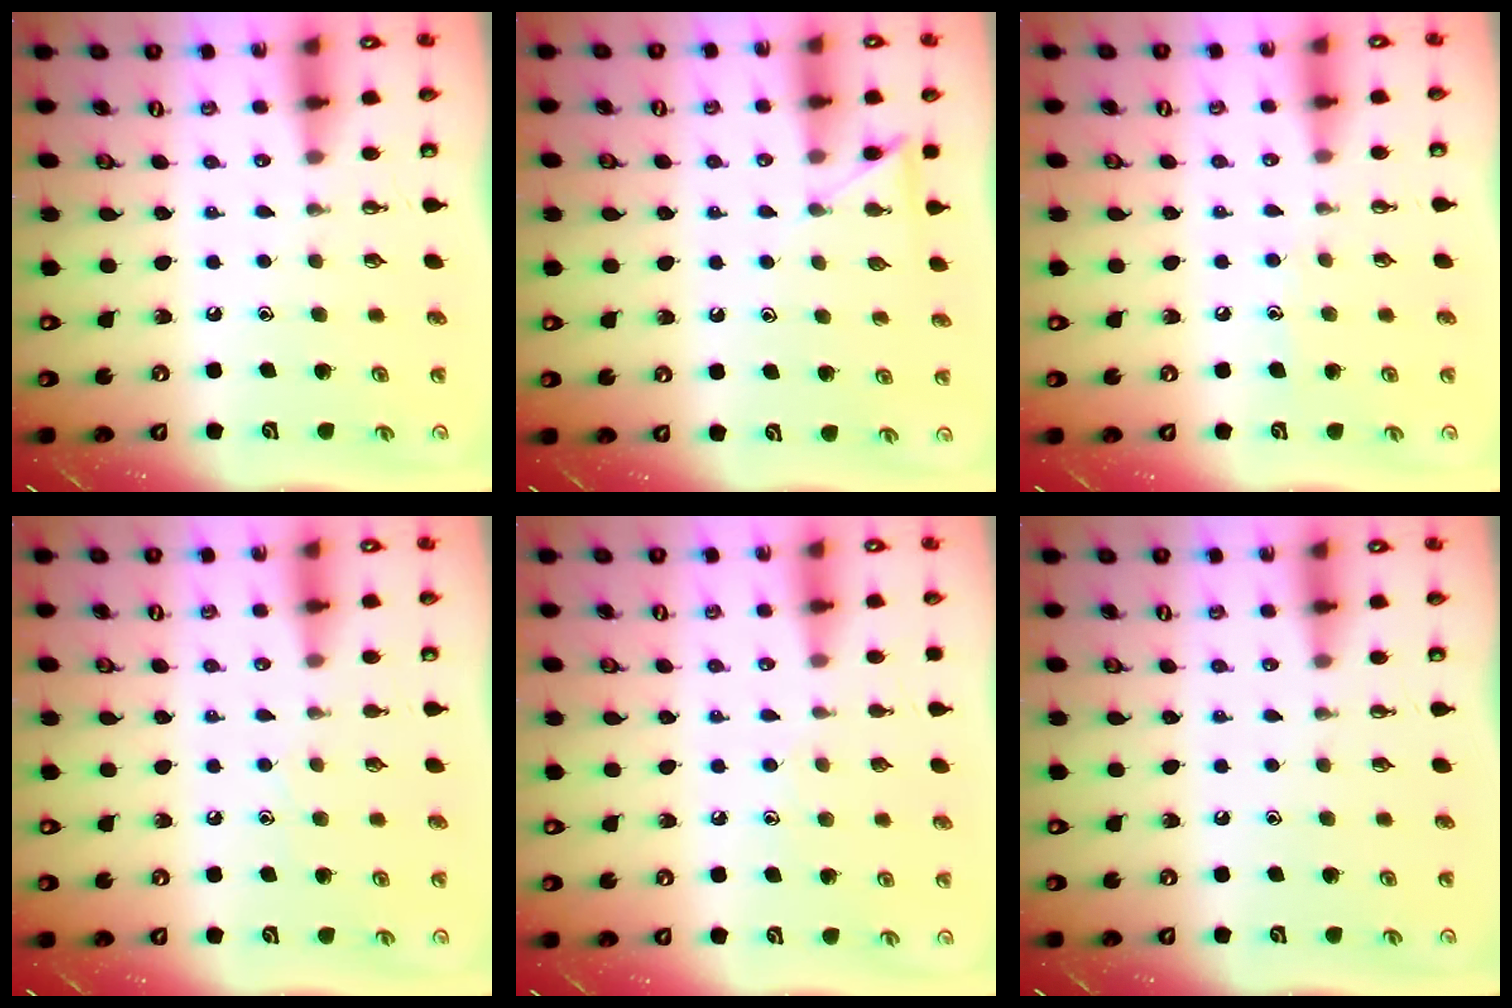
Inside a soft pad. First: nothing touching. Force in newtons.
{"total": 5.1, "press": 5.1, "slide": 0.7}
{"total": 4.9, "press": 4.9, "slide": 0.6}
{"total": 4.9, "press": 4.9, "slide": 0.6}
{"total": 6.1, "press": 6.1, "slide": 0.6}
{"total": 0.0}